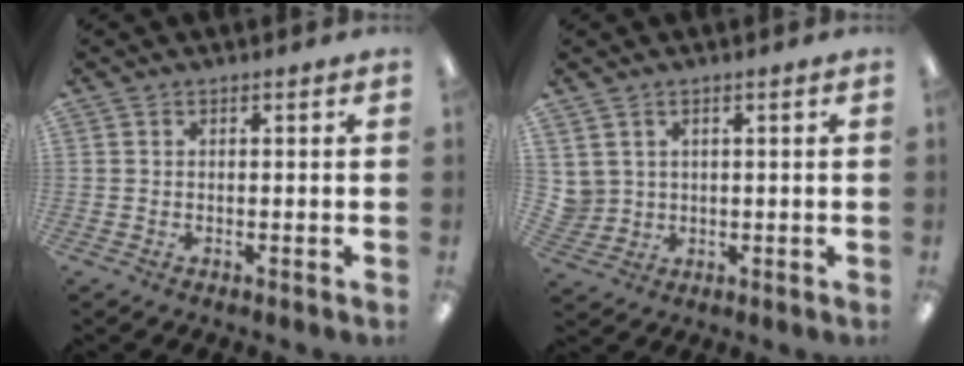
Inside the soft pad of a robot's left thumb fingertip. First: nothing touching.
{"total": 3.4, "force": [1.9, 2.8, 0.2], "torque": [-0.017, -0.004, 0.036]}